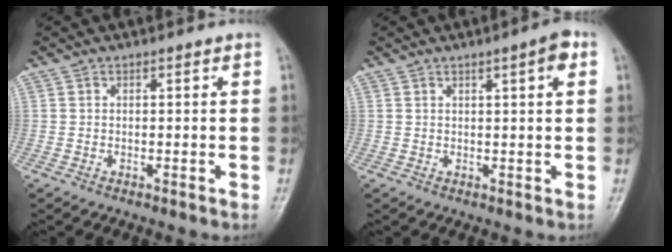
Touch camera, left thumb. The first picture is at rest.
{"total": 3.5, "force": [1.5, 0.6, 3.1], "torque": [-0.039, -0.003, 0.022]}